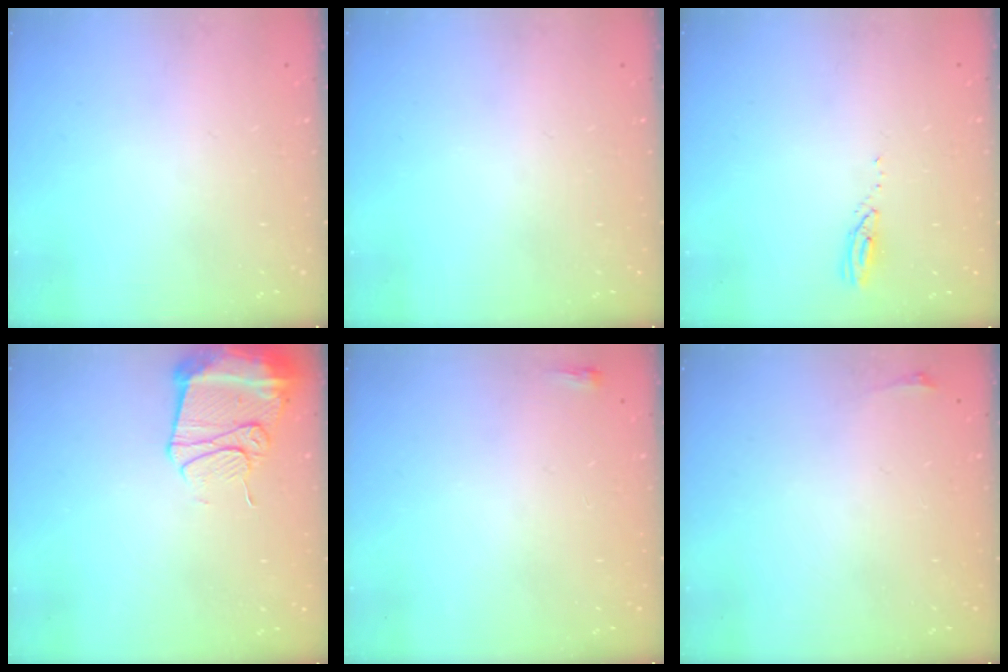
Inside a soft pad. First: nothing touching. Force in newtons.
{"total": 0.0}
{"total": 3.0, "press": 3.0, "slide": 0.2}
{"total": 13.2, "press": 13.2, "slide": 1.4}
{"total": 2.0, "press": 2.0, "slide": 0.5}
{"total": 2.8, "press": 2.1, "slide": 1.9}